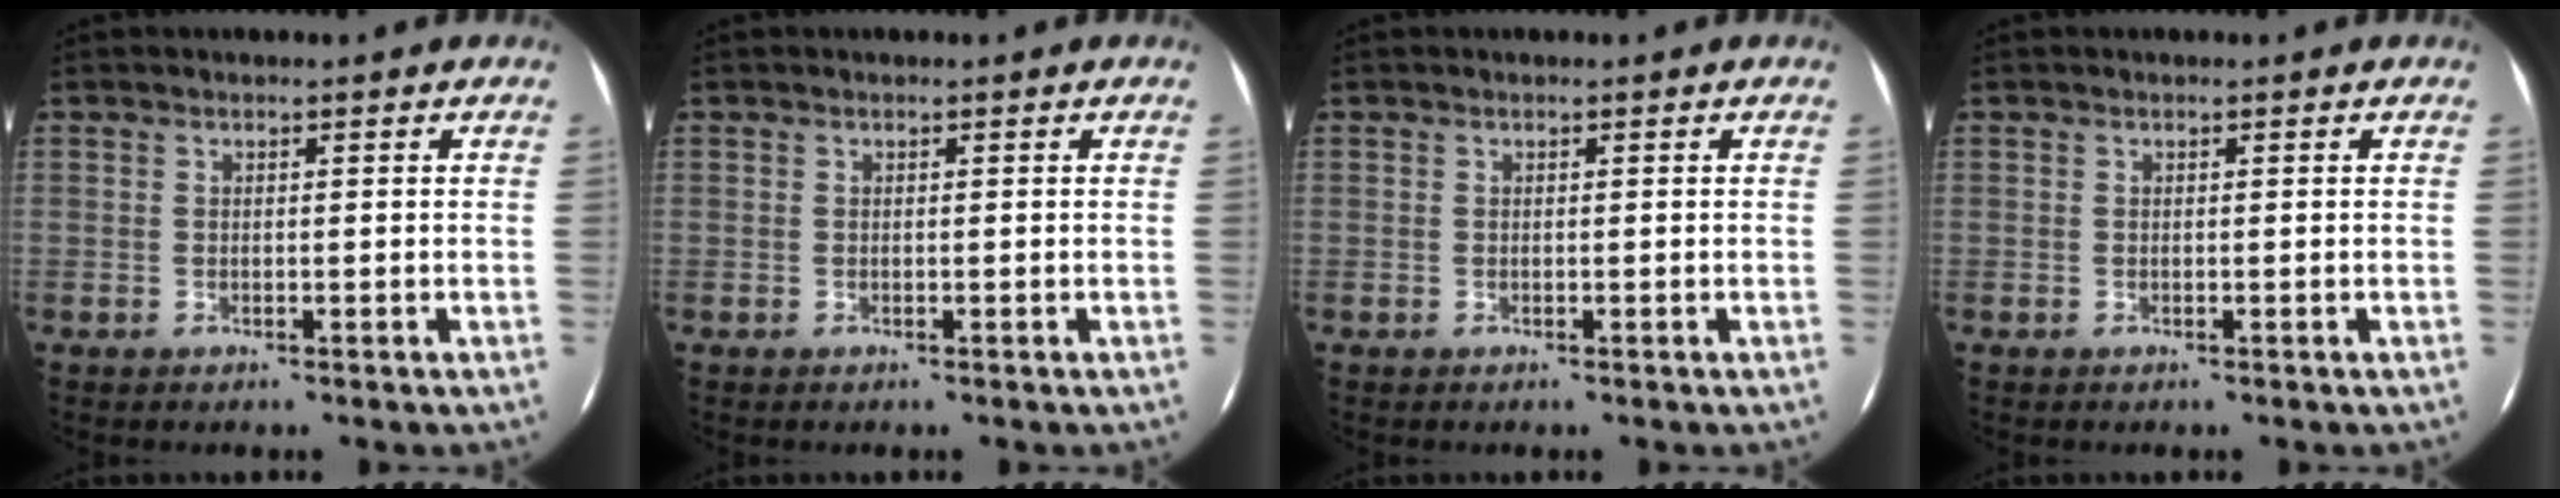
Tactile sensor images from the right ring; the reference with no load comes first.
{"total": 0.0}
{"total": 0.0}
{"total": 0.0}